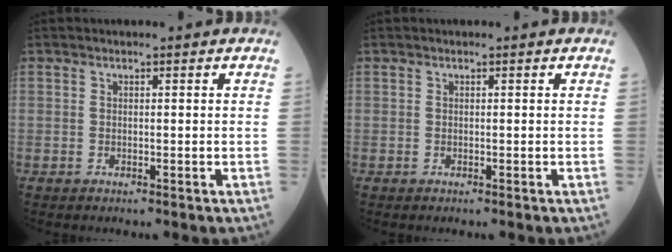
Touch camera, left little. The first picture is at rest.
{"total": 0.0}